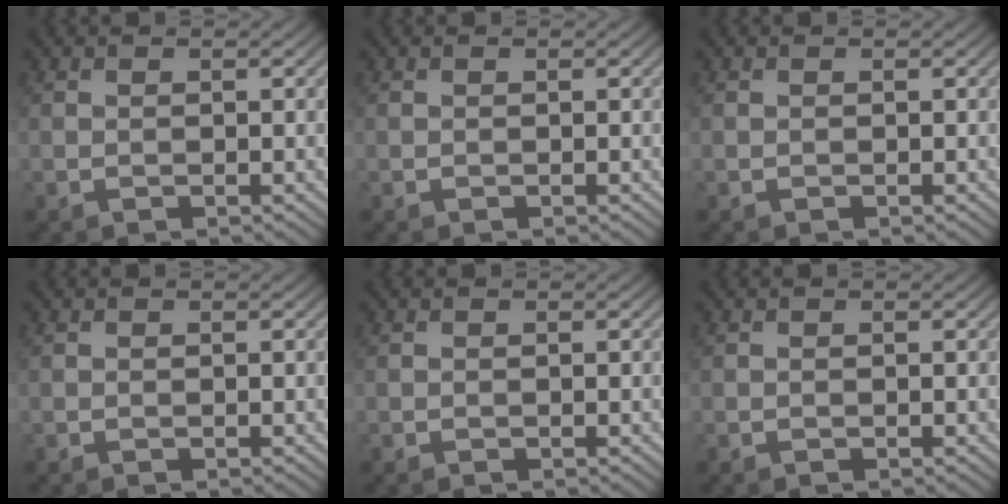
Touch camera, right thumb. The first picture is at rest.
{"total": 0.0}
{"total": 0.0}
{"total": 0.0}
{"total": 0.0}
{"total": 0.0}